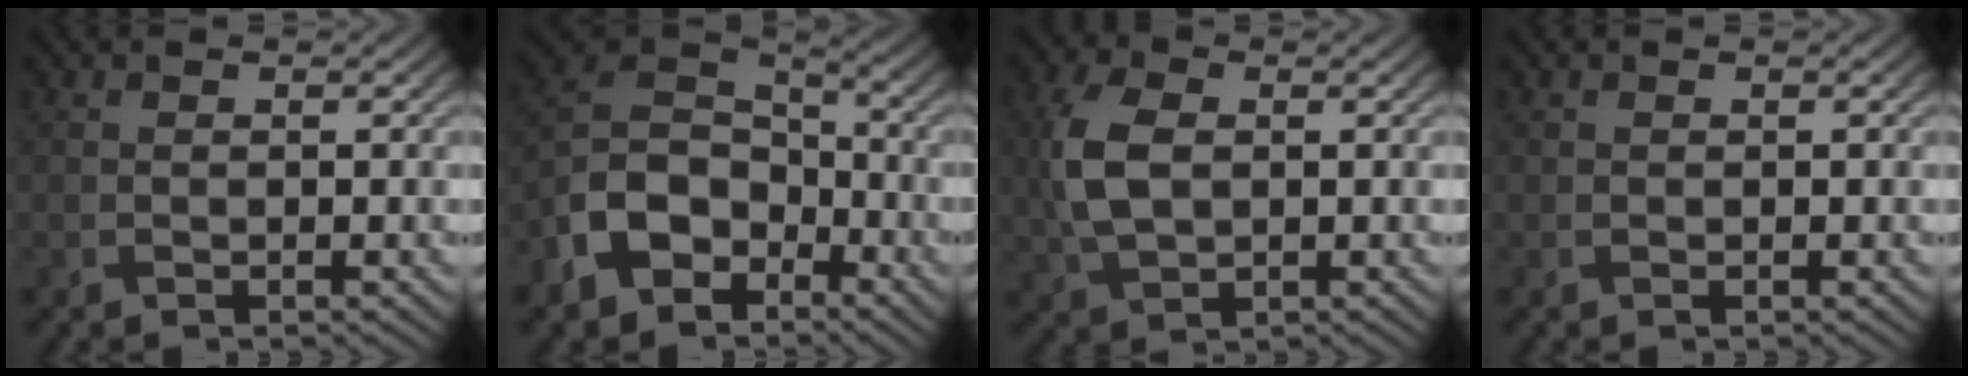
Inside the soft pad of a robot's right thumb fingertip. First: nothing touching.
{"total": 10.9, "force": [-5.5, 7.5, 5.8], "torque": [-0.134, -0.013, -0.124]}
{"total": 7.1, "force": [0.6, 4.6, 5.4], "torque": [-0.141, 0.004, 0.009]}
{"total": 0.0}